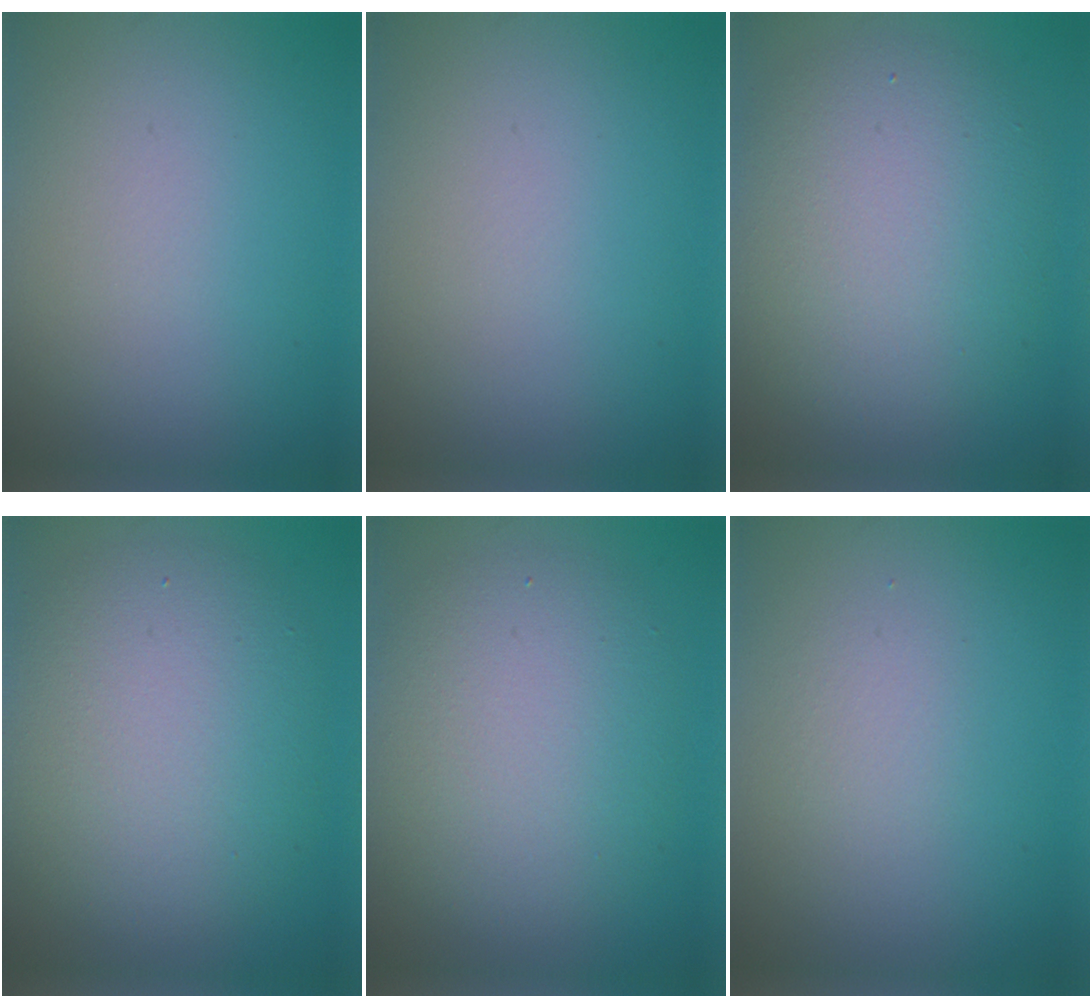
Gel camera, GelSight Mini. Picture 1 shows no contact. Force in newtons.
{"total": 0.0}
{"total": 7.6, "press": 7.6, "slide": 0.6}
{"total": 7.9, "press": 7.9, "slide": 0.8}
{"total": 6.3, "press": 6.3, "slide": 0.6}
{"total": 1.2, "press": 1.2, "slide": 0.0}